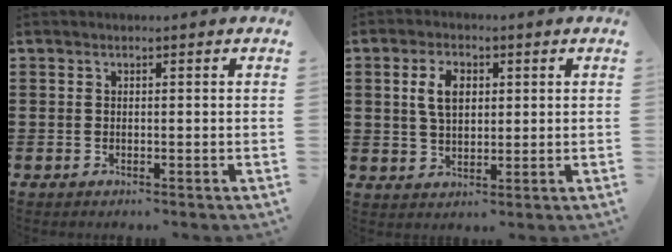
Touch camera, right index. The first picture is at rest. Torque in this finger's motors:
{"motor_torque": [1.16, 0.60, 0.63, 0.15]}